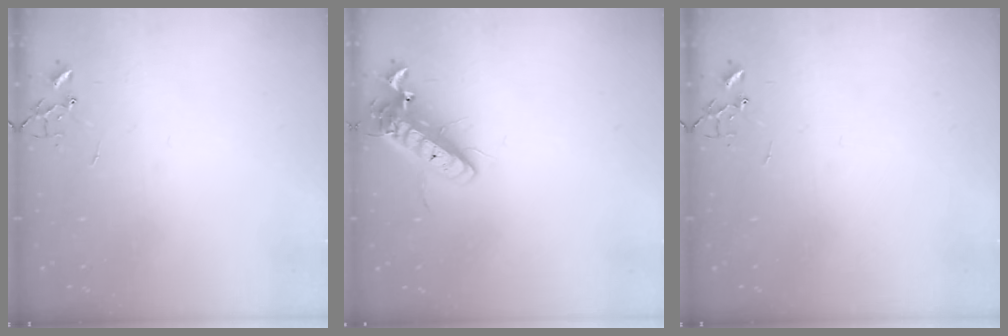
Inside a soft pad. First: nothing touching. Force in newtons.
{"total": 14.8, "press": 14.5, "slide": 2.9}
{"total": 0.0}